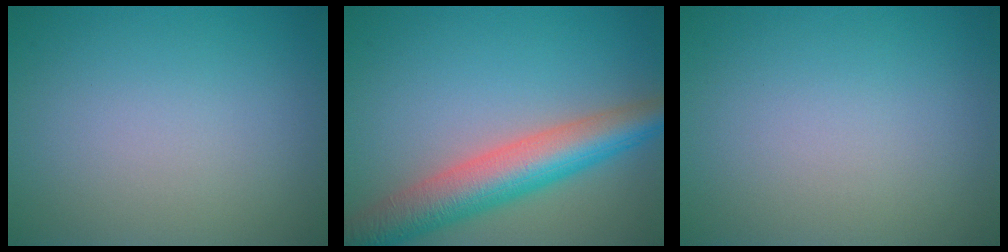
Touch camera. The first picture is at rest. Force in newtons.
{"total": 7.5, "press": 7.4, "slide": 0.4}
{"total": 0.0}